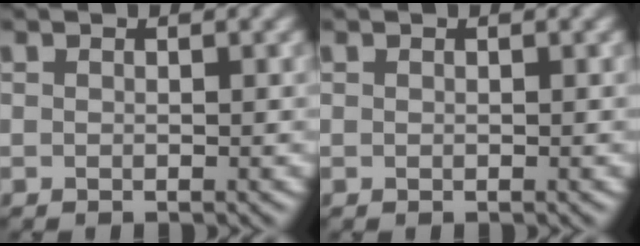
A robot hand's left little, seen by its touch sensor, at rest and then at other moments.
{"total": 0.0}